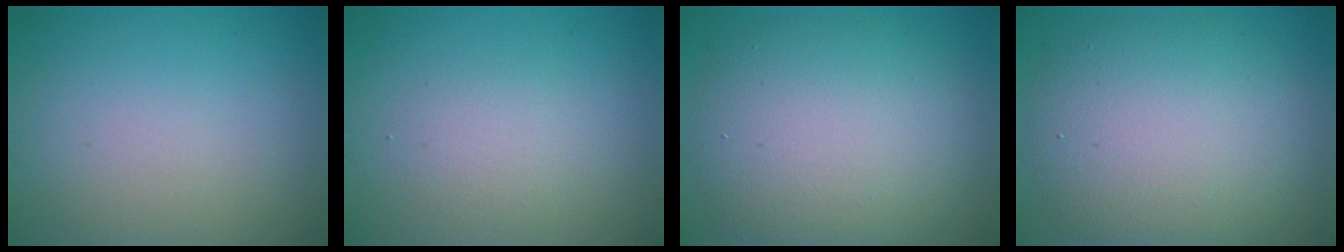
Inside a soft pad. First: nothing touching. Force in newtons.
{"total": 1.9, "press": 1.9, "slide": 0.1}
{"total": 9.0, "press": 9.0, "slide": 0.5}
{"total": 9.1, "press": 9.1, "slide": 0.6}